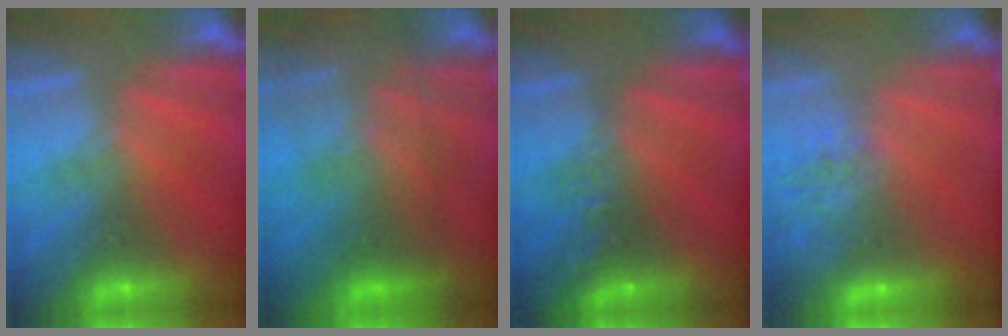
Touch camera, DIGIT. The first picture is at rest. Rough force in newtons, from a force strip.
{"total": 5.3}
{"total": 2.5}
{"total": 7.8}